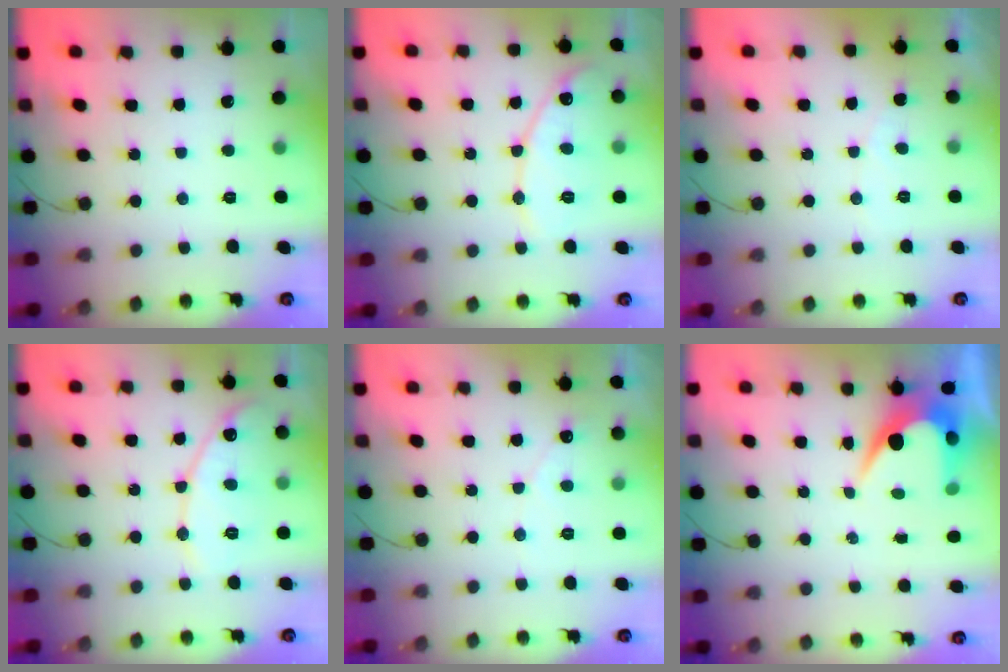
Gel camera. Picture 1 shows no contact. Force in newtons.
{"total": 11.0, "press": 11.0, "slide": 1.0}
{"total": 2.2, "press": 2.2, "slide": 0.1}
{"total": 11.0, "press": 11.0, "slide": 1.0}
{"total": 2.4, "press": 2.4, "slide": 0.1}
{"total": 6.8, "press": 6.8, "slide": 0.4}